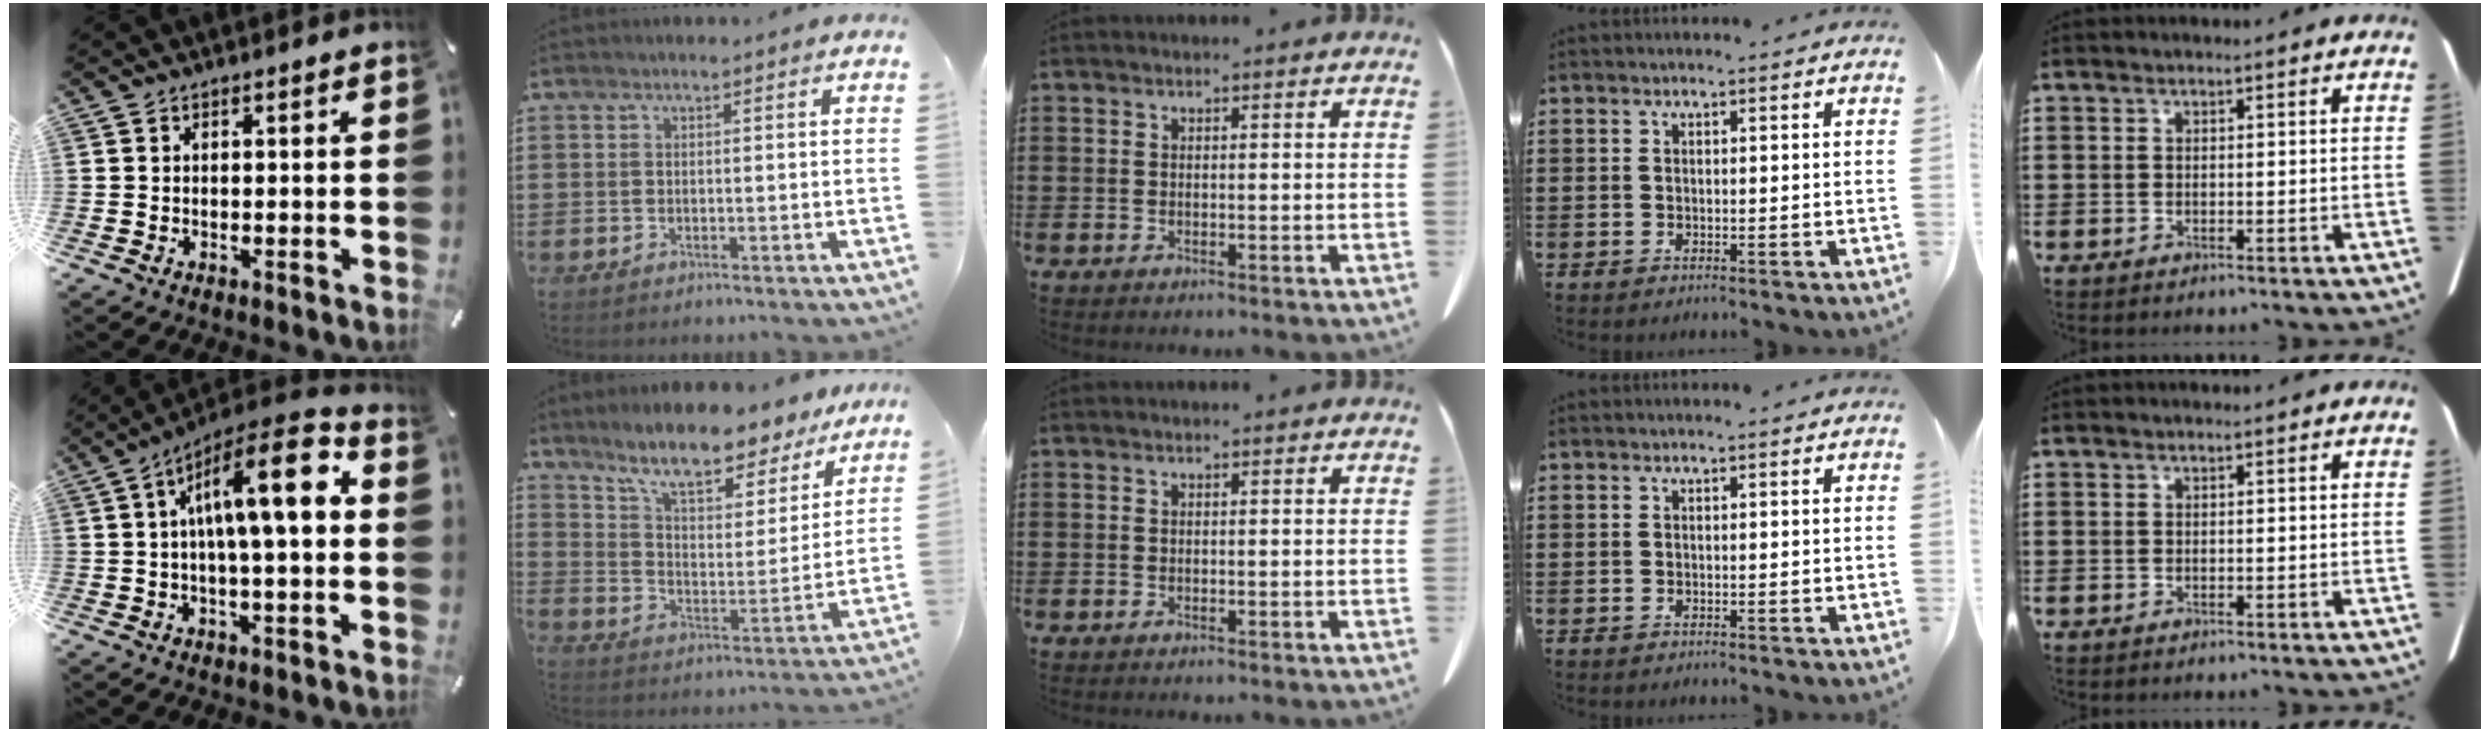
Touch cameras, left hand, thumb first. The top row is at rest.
{"thumb": {"total": 15.4, "force": [3.3, 3.9, 14.5], "torque": [-0.227, -0.017, 0.048]}, "index": {"total": 9.3, "force": [8.1, 1.9, 4.1], "torque": [-0.099, -0.053, 0.138]}}